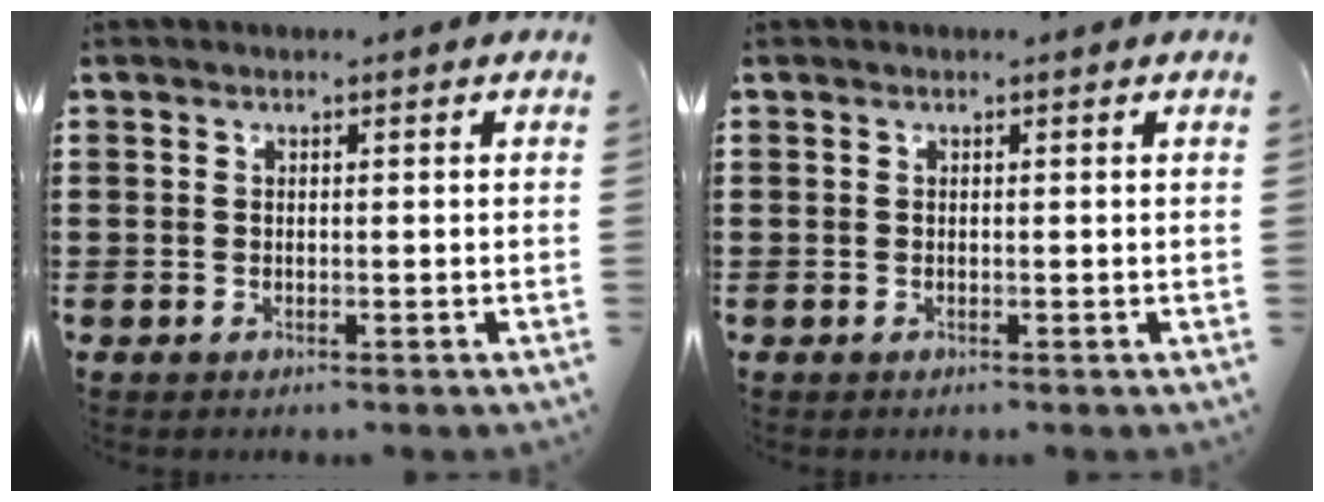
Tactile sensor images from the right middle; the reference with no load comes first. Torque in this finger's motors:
{"motor_torque": [0.15, -0.26, 0.03, 0.01]}